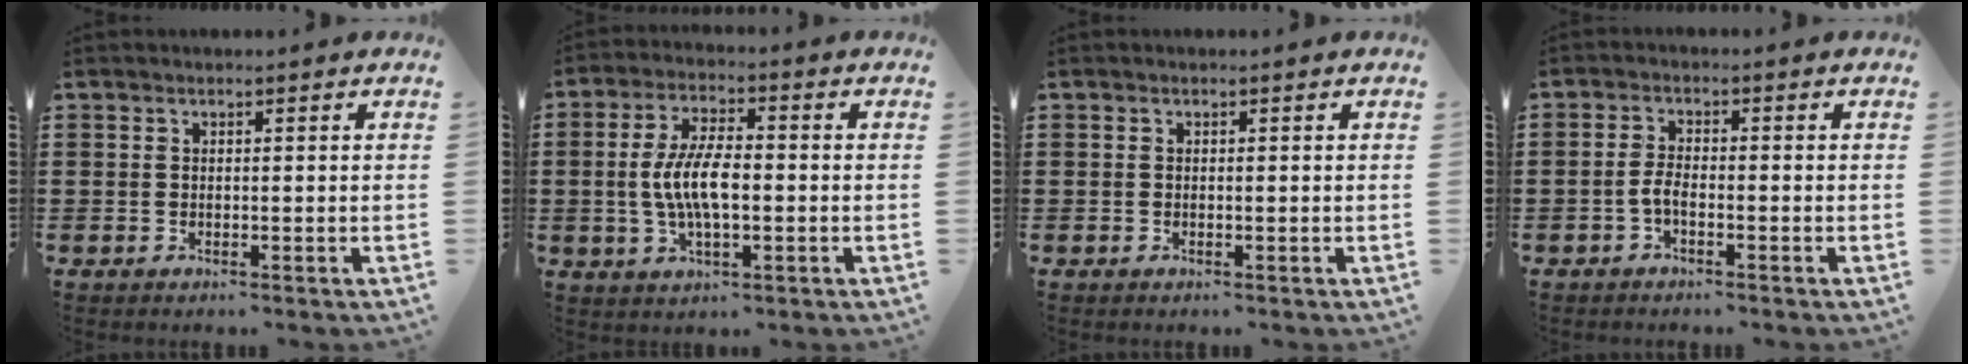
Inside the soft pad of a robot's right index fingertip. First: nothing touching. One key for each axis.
{"total": 7.9, "fx": -0.7, "fy": 3.1, "fz": 7.2, "tx": -0.163, "ty": -0.006, "tz": -0.022}
{"total": 0.0}
{"total": 2.4, "fx": -1.1, "fy": 0.7, "fz": 2.0, "tx": -0.051, "ty": -0.003, "tz": -0.026}